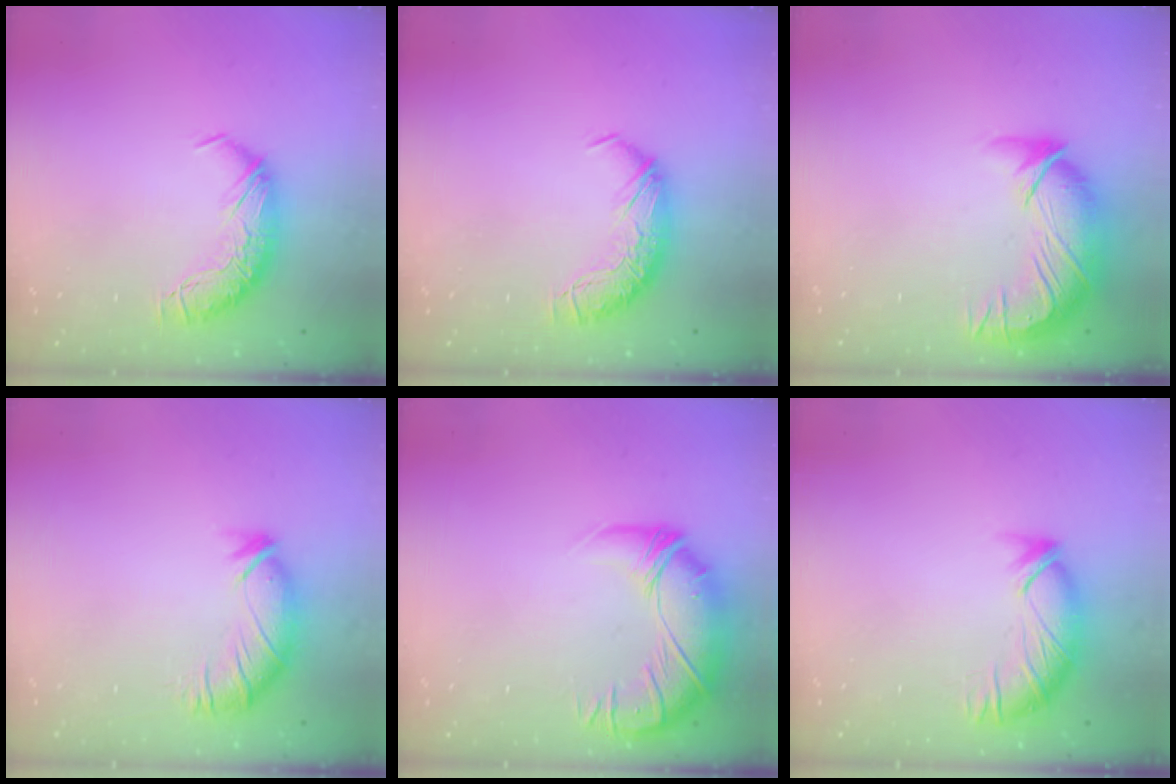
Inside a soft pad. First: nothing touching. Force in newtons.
{"total": 0.0}
{"total": 3.7, "press": 2.1, "slide": 3.0}
{"total": 3.0, "press": 2.5, "slide": 1.7}
{"total": 3.4, "press": 1.1, "slide": 3.2}
{"total": 3.6, "press": 3.3, "slide": 1.4}